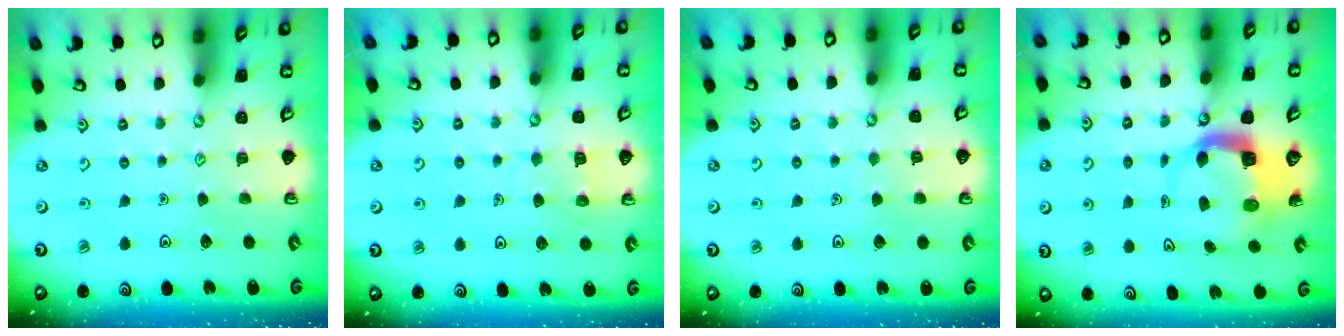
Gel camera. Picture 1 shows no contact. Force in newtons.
{"total": 5.6, "press": 5.6, "slide": 0.3}
{"total": 2.9, "press": 2.9, "slide": 0.3}
{"total": 6.2, "press": 6.2, "slide": 0.6}